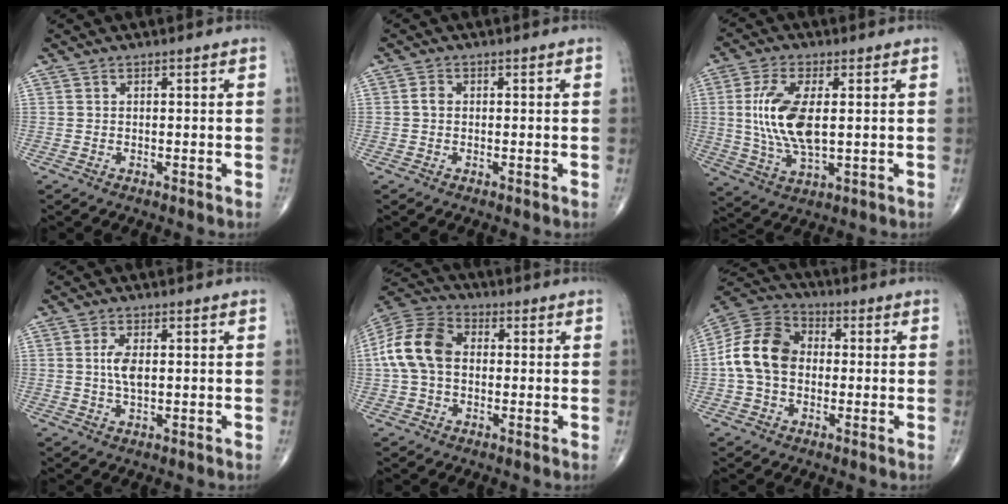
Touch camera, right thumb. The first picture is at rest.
{"total": 1.4, "force": [-0.1, 1.1, 0.9], "torque": [-0.012, 0.003, -0.004]}
{"total": 12.4, "force": [1.2, 5.4, 11.0], "torque": [-0.230, -0.010, 0.027]}
{"total": 4.0, "force": [0.4, 1.7, 3.6], "torque": [-0.075, -0.002, 0.008]}
{"total": 12.6, "force": [0.5, 8.9, 9.0], "torque": [-0.178, 0.033, -0.001]}
{"total": 12.7, "force": [-0.3, 9.5, 8.4], "torque": [-0.150, 0.035, -0.016]}